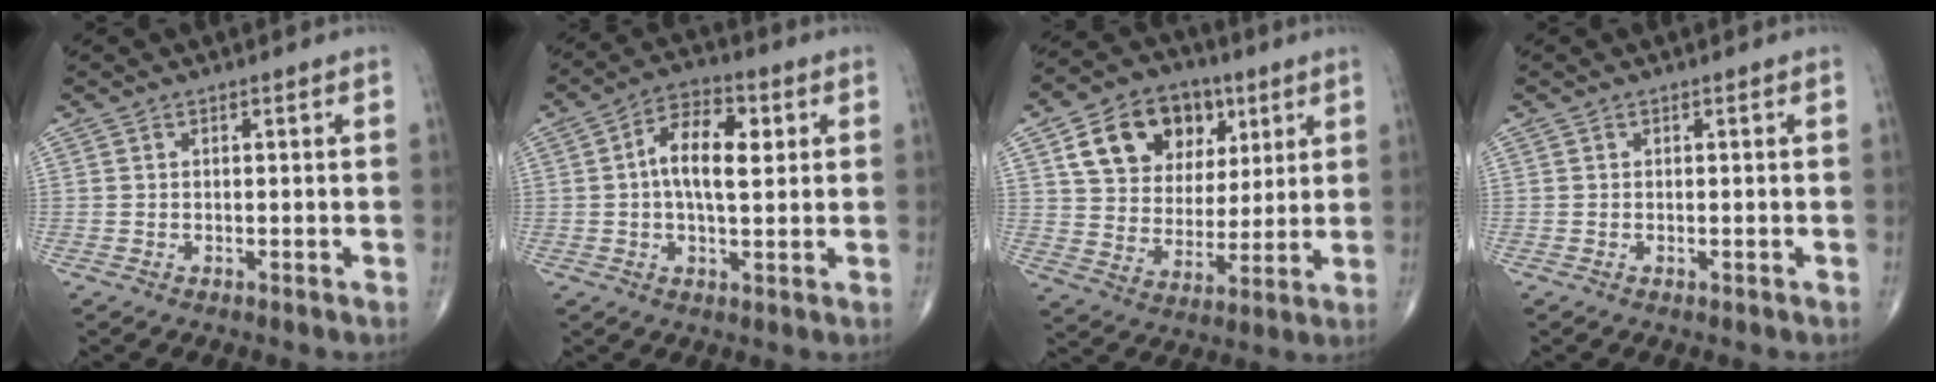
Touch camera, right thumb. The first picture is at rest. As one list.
[{"total": 10.2, "force": [1.7, 5.0, 8.7], "torque": [-0.139, 0.013, 0.022]}, {"total": 16.9, "force": [7.1, 12.4, 8.9], "torque": [-0.110, -0.010, 0.123]}, {"total": 0.0}]